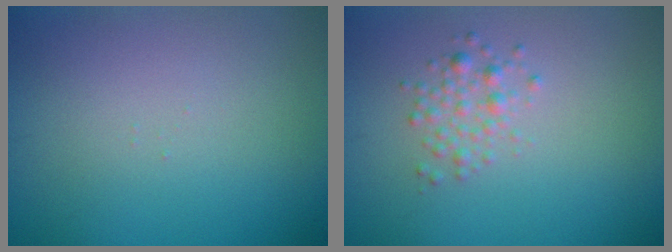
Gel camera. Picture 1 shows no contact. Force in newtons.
{"total": 1.7, "press": 1.7, "slide": 0.1}